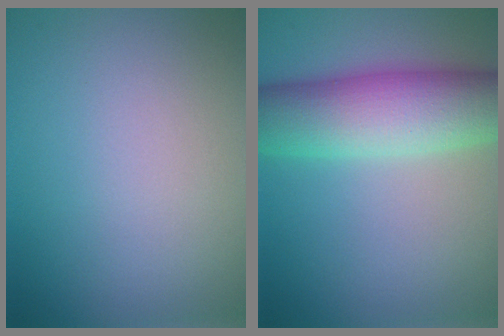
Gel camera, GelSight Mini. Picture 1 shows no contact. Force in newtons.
{"total": 9.0, "press": 9.0, "slide": 0.2}